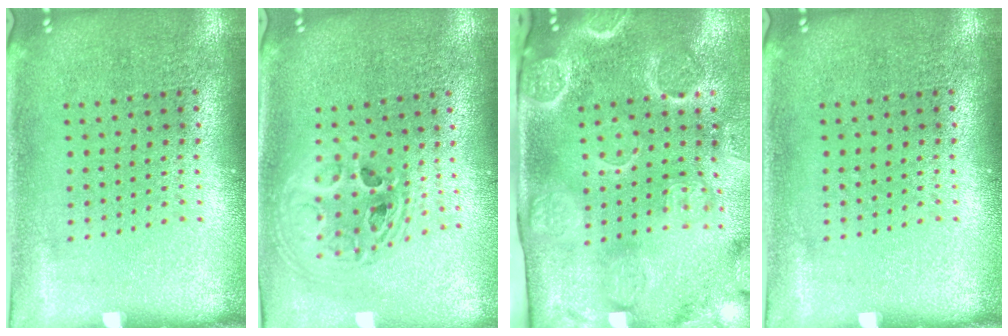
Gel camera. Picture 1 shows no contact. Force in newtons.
{"total": 2.1, "press": 1.7, "slide": 1.3}
{"total": 4.2, "press": 3.4, "slide": 2.5}
{"total": 0.0}